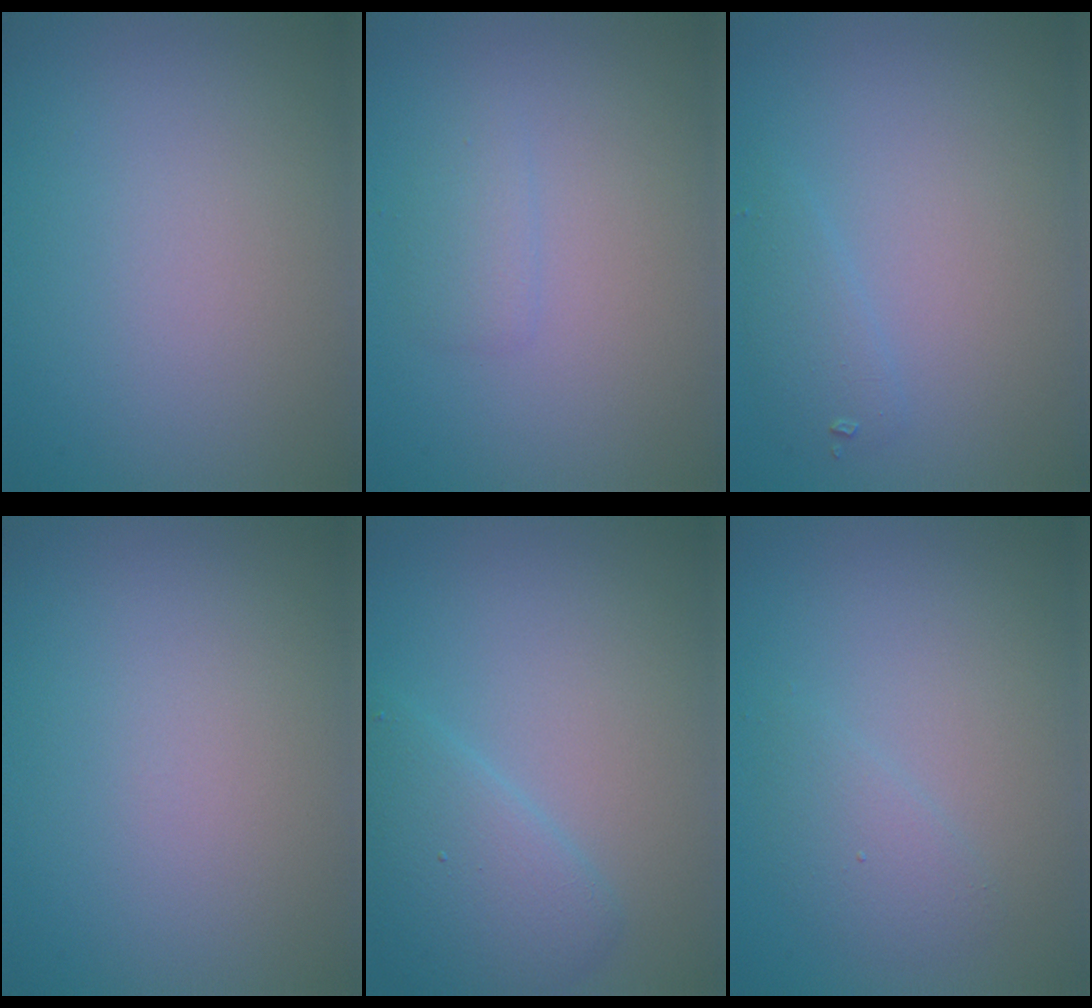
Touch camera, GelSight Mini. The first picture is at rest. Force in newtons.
{"total": 1.2, "press": 1.2, "slide": 0.0}
{"total": 1.4, "press": 1.4, "slide": 0.0}
{"total": 0.0}
{"total": 3.7, "press": 3.7, "slide": 0.3}
{"total": 1.7, "press": 1.7, "slide": 0.2}